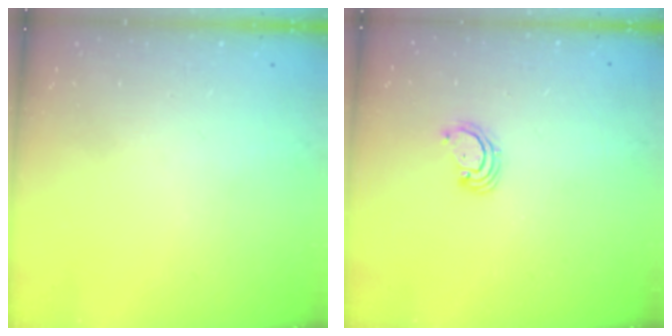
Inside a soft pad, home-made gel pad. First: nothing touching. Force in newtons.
{"total": 2.4, "press": 2.4, "slide": 0.2}